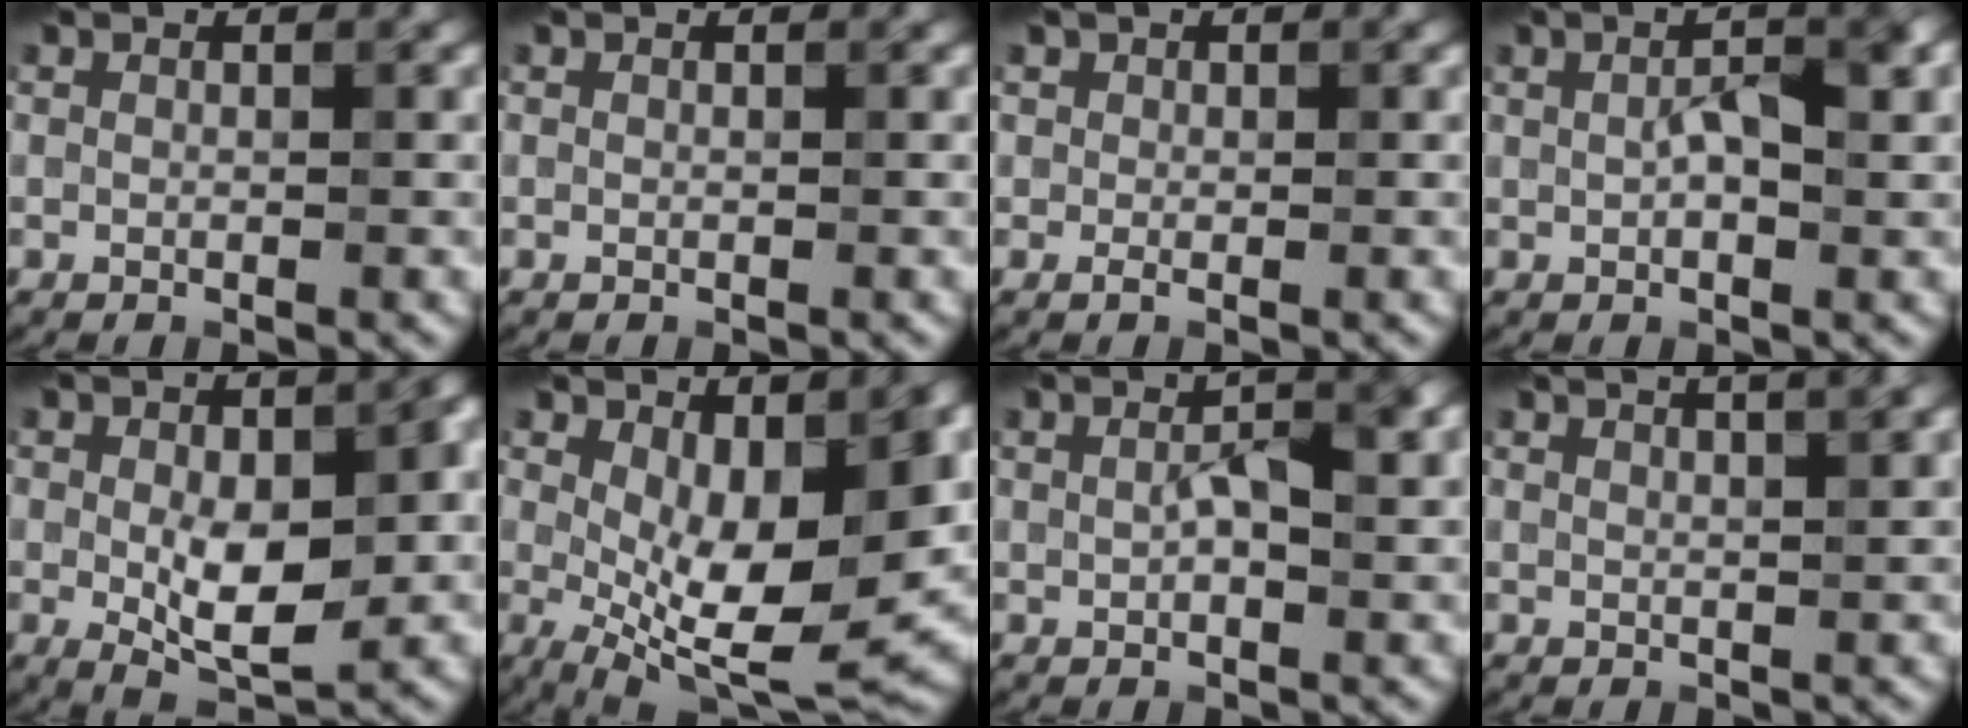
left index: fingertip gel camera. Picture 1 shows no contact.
{"total": 0.0}
{"total": 0.9, "force": [0.0, 0.9, 0.3], "torque": [-0.002, 0.001, -0.005]}
{"total": 4.4, "force": [0.8, 1.6, 4.0], "torque": [-0.072, 0.008, 0.010]}
{"total": 7.9, "force": [-0.5, 3.7, 6.9], "torque": [-0.109, -0.009, 0.000]}
{"total": 10.5, "force": [0.8, 4.6, 9.4], "torque": [-0.144, -0.019, 0.017]}
{"total": 3.9, "force": [0.8, 1.4, 3.6], "torque": [-0.064, 0.007, 0.011]}
{"total": 6.3, "force": [3.8, 2.4, 4.3], "torque": [-0.034, 0.045, 0.021]}